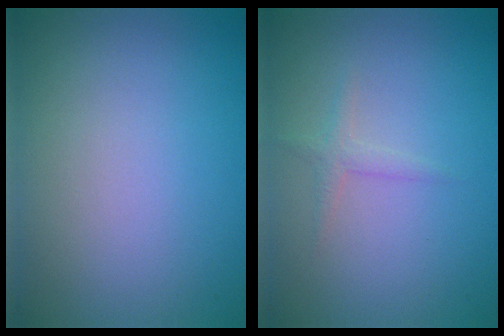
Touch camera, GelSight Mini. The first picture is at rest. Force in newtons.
{"total": 1.1, "press": 1.1, "slide": 0.1}